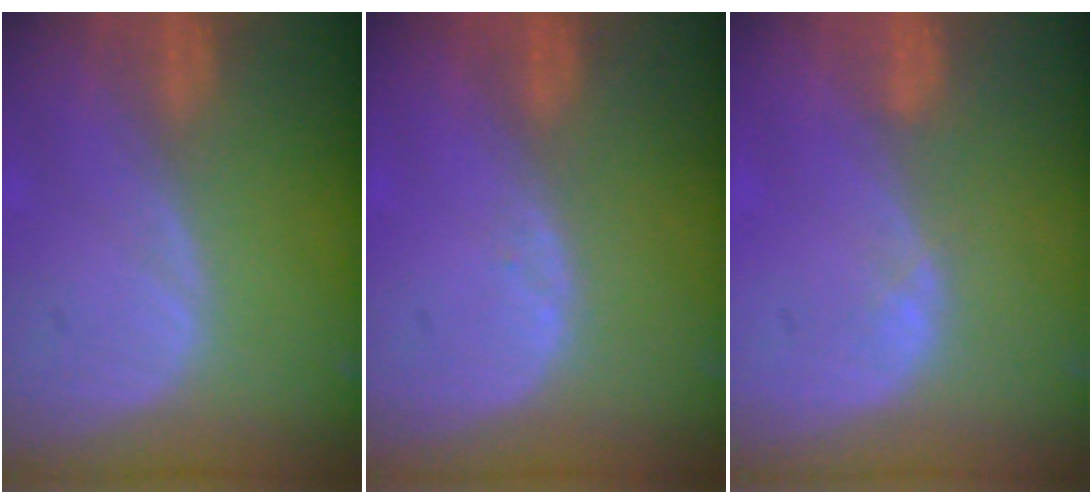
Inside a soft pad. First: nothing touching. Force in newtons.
{"total": 0.7, "press": 0.5, "slide": 0.5}
{"total": 1.3, "press": 1.1, "slide": 0.8}